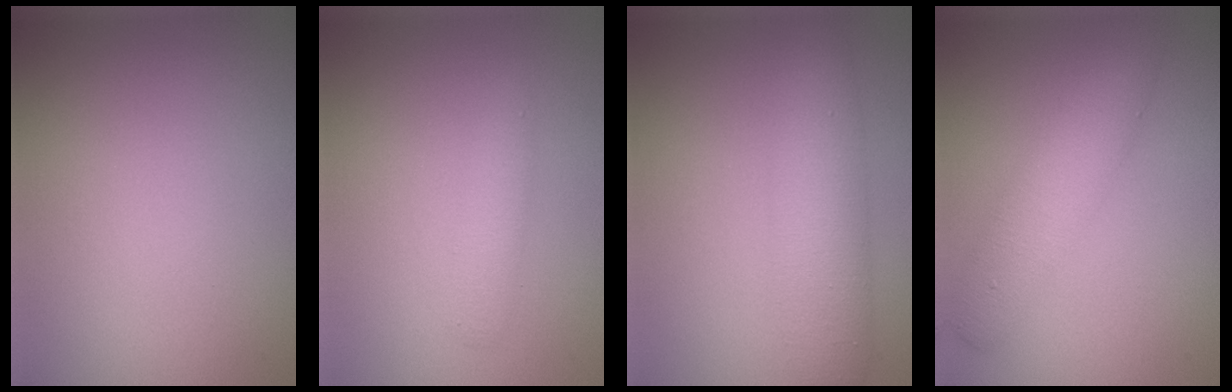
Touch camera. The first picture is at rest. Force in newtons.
{"total": 1.4, "press": 1.4, "slide": 0.1}
{"total": 4.9, "press": 4.9, "slide": 0.2}
{"total": 4.1, "press": 4.1, "slide": 0.1}